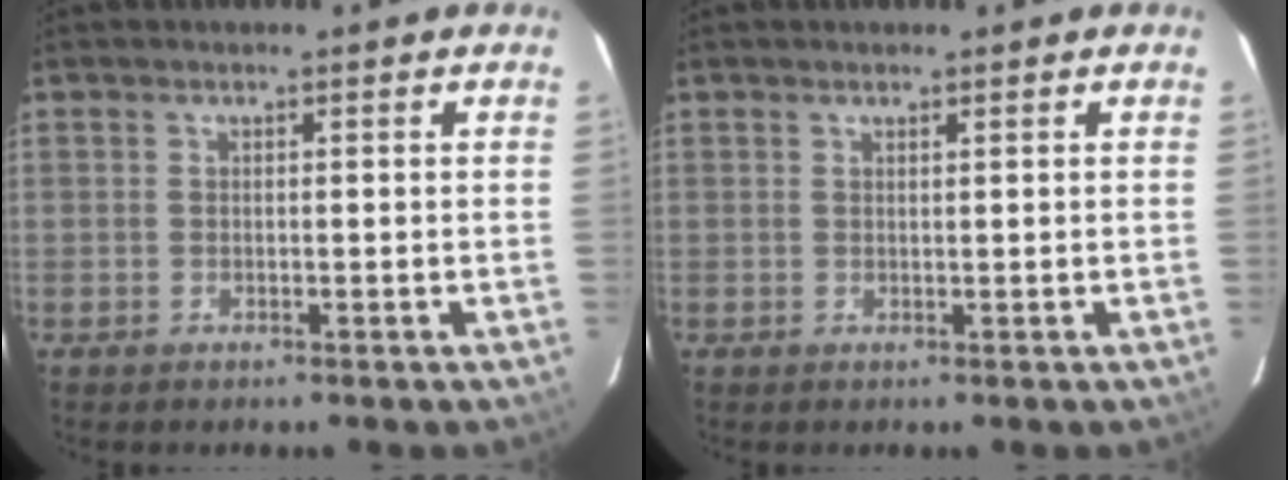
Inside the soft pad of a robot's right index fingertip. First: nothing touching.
{"total": 0.6, "force": [0.6, -0.1, 0.3], "torque": [-0.008, -0.003, 0.007]}